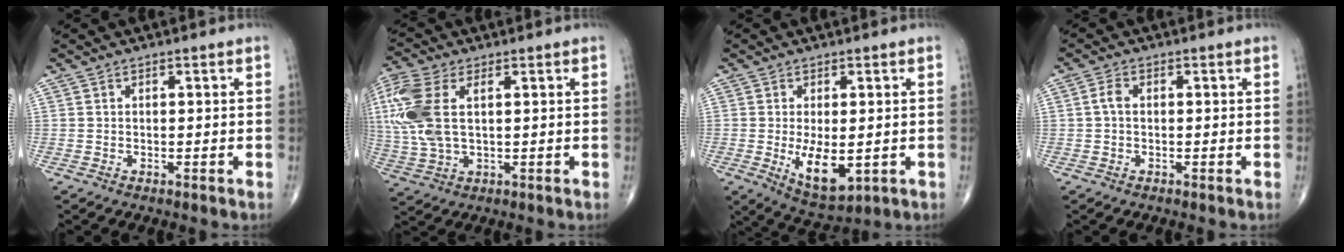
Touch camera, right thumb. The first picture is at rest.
{"total": 13.7, "force": [3.0, 7.3, 11.2], "torque": [-0.293, 0.009, 0.064]}
{"total": 8.7, "force": [-1.3, 4.0, 7.6], "torque": [-0.115, -0.017, -0.007]}
{"total": 2.1, "force": [0.0, 1.3, 1.7], "torque": [-0.032, 0.006, -0.002]}